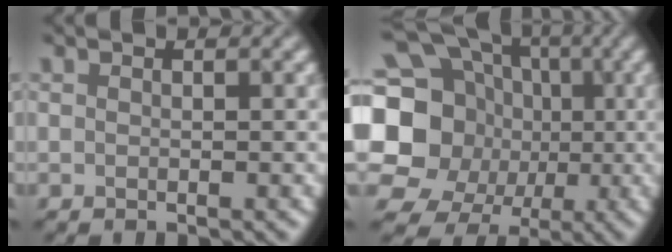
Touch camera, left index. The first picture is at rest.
{"total": 18.5, "force": [-0.9, 17.1, 7.2], "torque": [-0.176, 0.014, -0.040]}